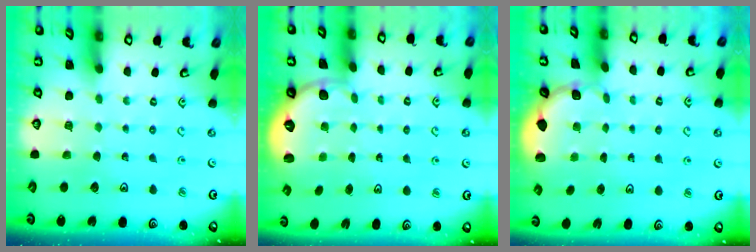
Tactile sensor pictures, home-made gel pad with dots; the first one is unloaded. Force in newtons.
{"total": 2.8, "press": 2.0, "slide": 2.0}
{"total": 1.9, "press": 1.8, "slide": 0.7}